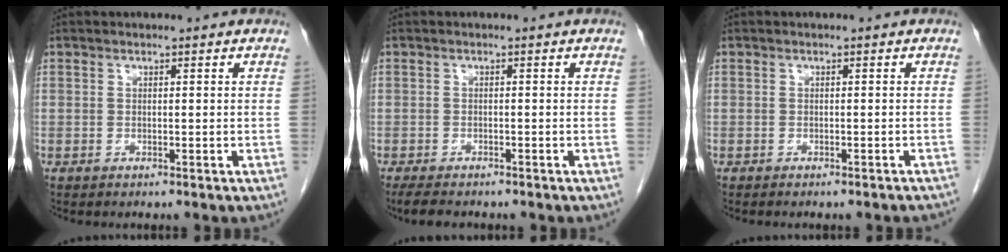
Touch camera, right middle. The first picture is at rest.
{"total": 4.2, "force": [-3.5, 1.2, 2.0], "torque": [-0.035, -0.011, -0.053]}
{"total": 5.0, "force": [-4.5, 0.9, 1.8], "torque": [-0.024, -0.006, -0.048]}